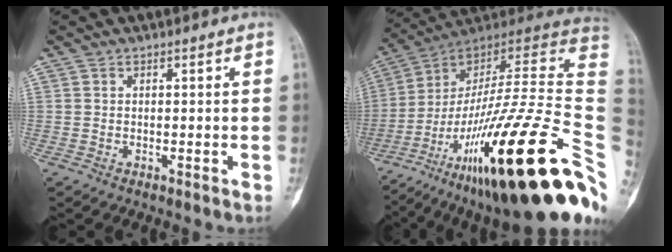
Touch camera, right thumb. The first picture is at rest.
{"total": 36.6, "force": [-14.0, 7.7, 32.9], "torque": [-0.462, 0.053, -0.233]}